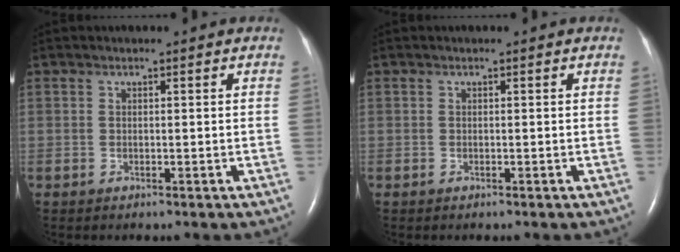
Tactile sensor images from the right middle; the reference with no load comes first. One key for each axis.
{"total": 0.0}